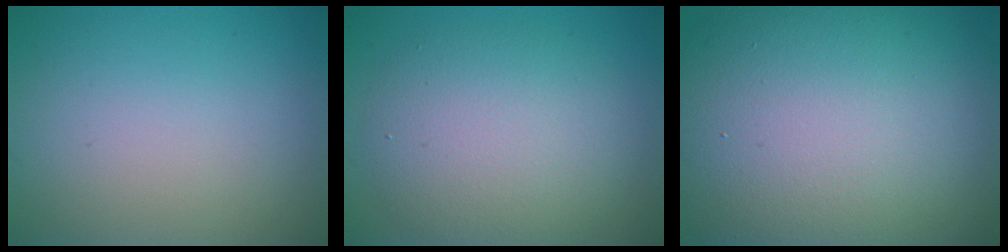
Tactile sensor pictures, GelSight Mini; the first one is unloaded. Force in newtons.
{"total": 6.1, "press": 6.1, "slide": 0.3}
{"total": 18.1, "press": 18.1, "slide": 1.2}